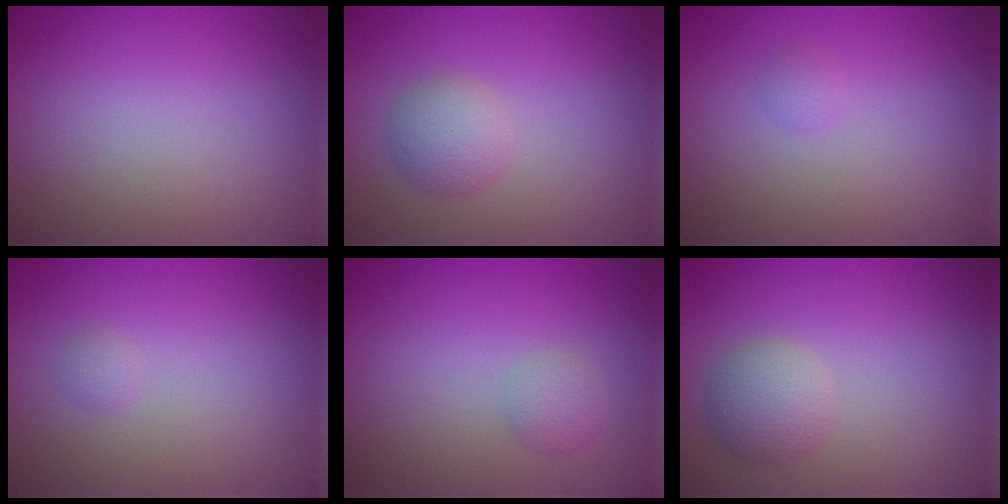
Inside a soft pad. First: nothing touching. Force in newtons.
{"total": 2.7, "press": 2.7, "slide": 0.0}
{"total": 0.8, "press": 0.8, "slide": 0.0}
{"total": 0.7, "press": 0.7, "slide": 0.0}
{"total": 1.4, "press": 1.4, "slide": 0.1}
{"total": 2.8, "press": 2.8, "slide": 0.1}